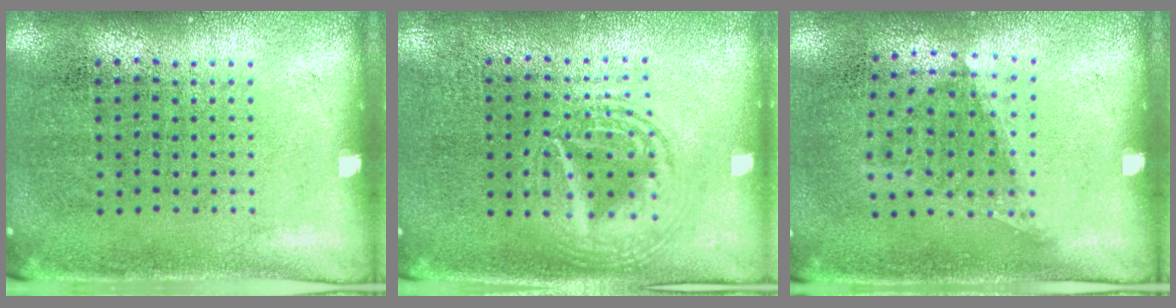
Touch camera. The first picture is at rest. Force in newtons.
{"total": 2.9, "press": 2.9, "slide": 0.3}
{"total": 1.1, "press": 0.8, "slide": 0.8}